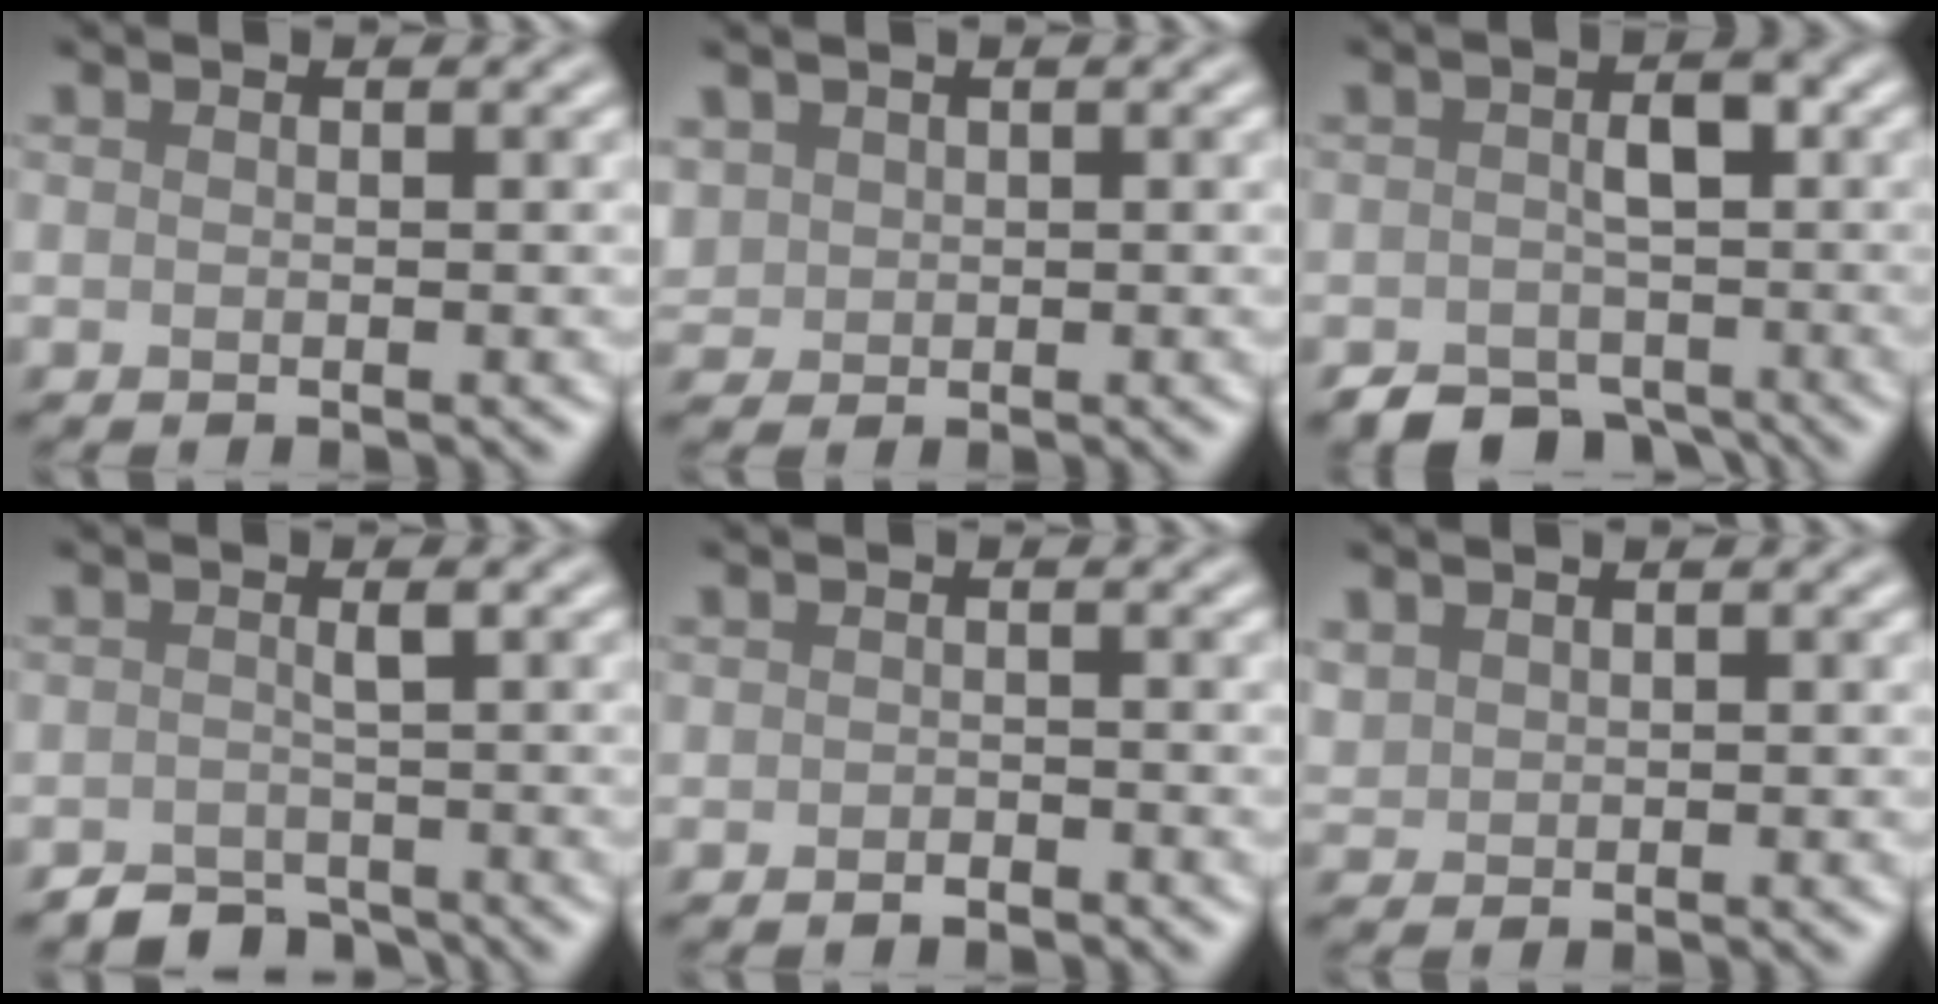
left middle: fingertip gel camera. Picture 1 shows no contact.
{"total": 1.0, "force": [0.6, 0.9, -0.1], "torque": [-0.011, 0.006, 0.026]}
{"total": 4.4, "force": [-2.9, 2.4, 2.2], "torque": [-0.020, 0.001, -0.045]}
{"total": 2.5, "force": [-2.5, 0.2, 0.4], "torque": [-0.003, 0.003, -0.039]}
{"total": 1.0, "force": [-1.0, -0.2, -0.1], "torque": [-0.002, 0.000, -0.008]}
{"total": 0.8, "force": [0.7, 0.3, -0.2], "torque": [-0.006, 0.009, 0.028]}